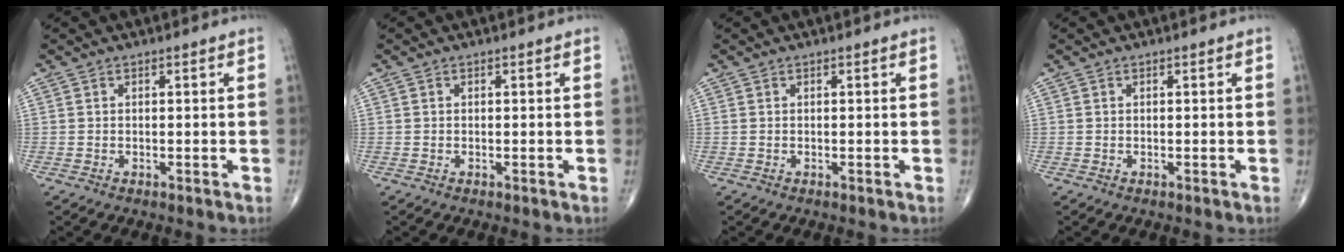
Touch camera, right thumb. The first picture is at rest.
{"total": 0.0}
{"total": 0.0}
{"total": 0.0}